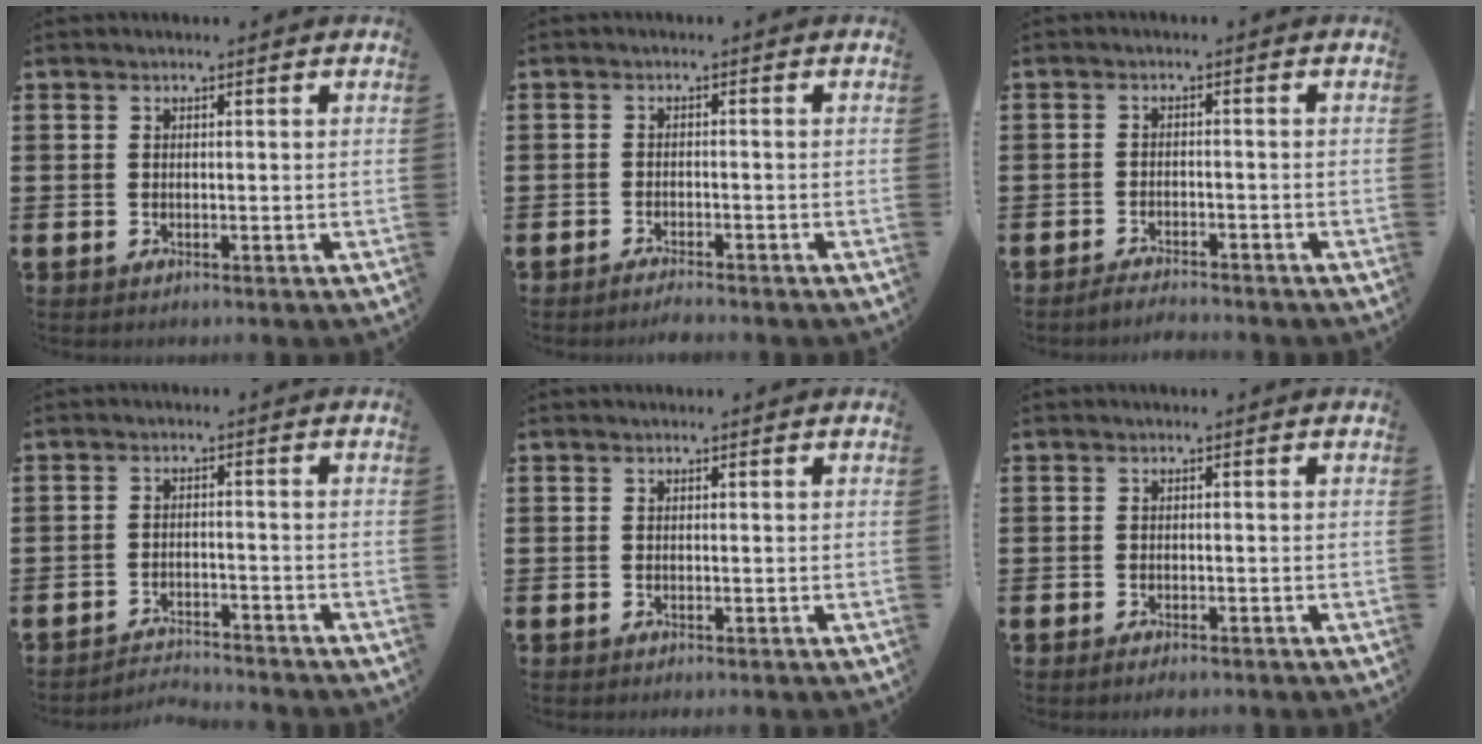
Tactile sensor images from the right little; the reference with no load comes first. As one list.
[{"total": 1.7, "force": [-1.6, 0.0, 0.5], "torque": [-0.010, 0.002, -0.032]}, {"total": 2.0, "force": [-2.0, -0.1, 0.2], "torque": [-0.006, 0.003, -0.040]}, {"total": 2.8, "force": [-2.8, 0.0, -0.2], "torque": [-0.003, 0.001, -0.060]}, {"total": 0.0}, {"total": 0.9, "force": [-0.7, 0.2, 0.4], "torque": [-0.010, -0.003, -0.015]}]